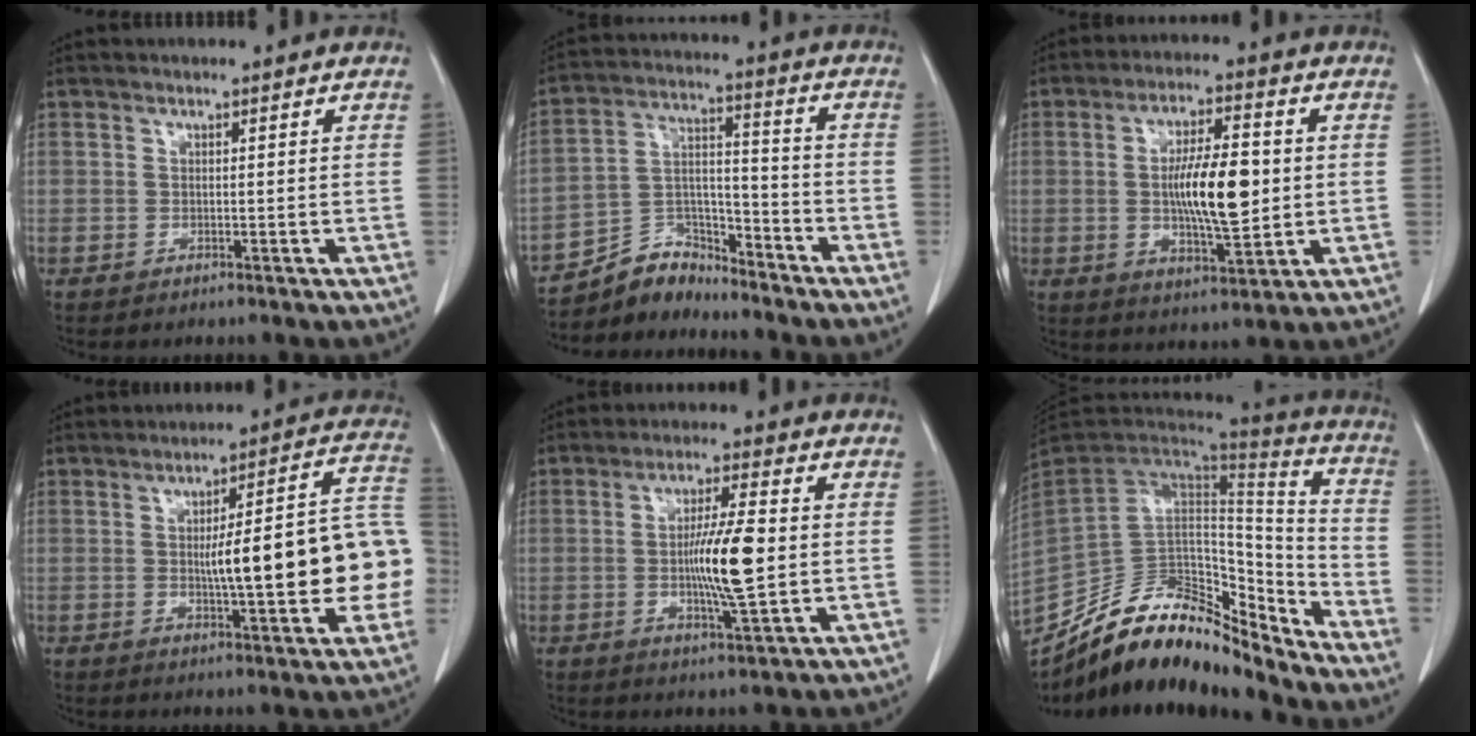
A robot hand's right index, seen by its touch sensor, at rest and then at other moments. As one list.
[{"total": 7.7, "force": [-7.4, 2.3, -0.1], "torque": [0.006, 0.036, -0.137]}, {"total": 11.3, "force": [0.1, 2.8, 11.0], "torque": [-0.197, -0.001, 0.002]}, {"total": 17.6, "force": [-1.3, 2.7, 17.4], "torque": [-0.187, 0.037, -0.011]}, {"total": 9.5, "force": [-0.5, 0.7, 9.5], "torque": [-0.168, -0.007, -0.012]}, {"total": 21.4, "force": [-18.0, 6.6, 9.5], "torque": [-0.167, 0.033, -0.304]}]